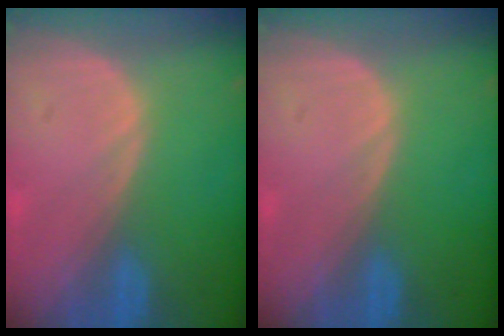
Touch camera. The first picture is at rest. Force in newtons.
{"total": 0.0}